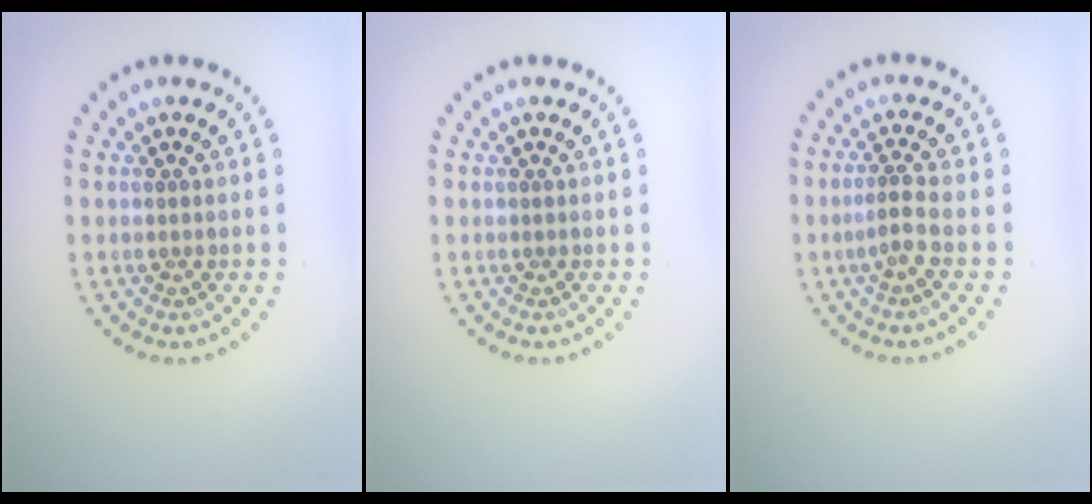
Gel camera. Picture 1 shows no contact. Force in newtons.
{"total": 0.0}
{"total": 1.8, "press": 1.1, "slide": 1.4}